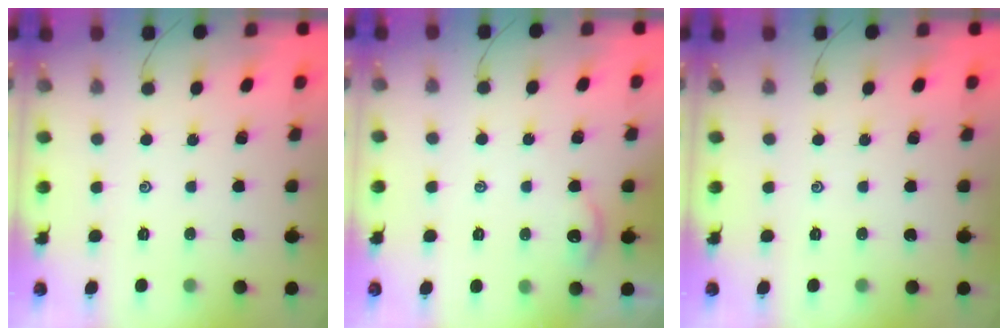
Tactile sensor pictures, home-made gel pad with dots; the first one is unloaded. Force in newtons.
{"total": 1.6, "press": 1.5, "slide": 0.3}
{"total": 0.0}